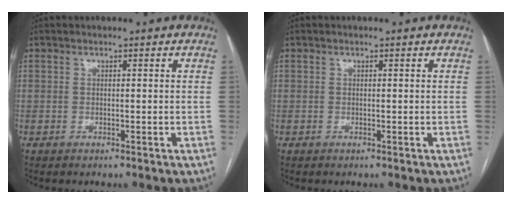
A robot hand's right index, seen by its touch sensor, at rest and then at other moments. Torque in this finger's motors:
{"motor_torque": [-0.07, 0.06, 0.00, 0.00]}